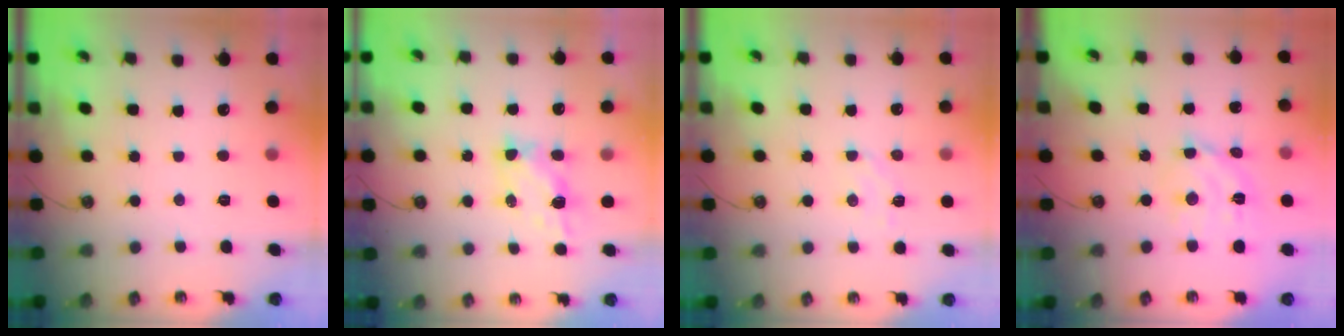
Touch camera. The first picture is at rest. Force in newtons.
{"total": 5.5, "press": 5.5, "slide": 0.3}
{"total": 6.4, "press": 6.3, "slide": 0.6}
{"total": 11.5, "press": 11.5, "slide": 0.9}